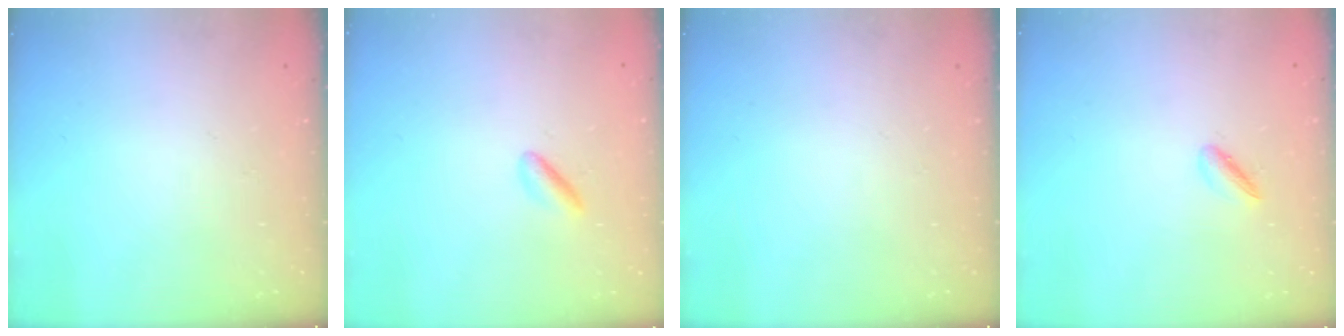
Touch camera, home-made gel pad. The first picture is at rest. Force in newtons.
{"total": 2.1, "press": 1.9, "slide": 1.0}
{"total": 0.0}
{"total": 3.1, "press": 3.0, "slide": 0.6}